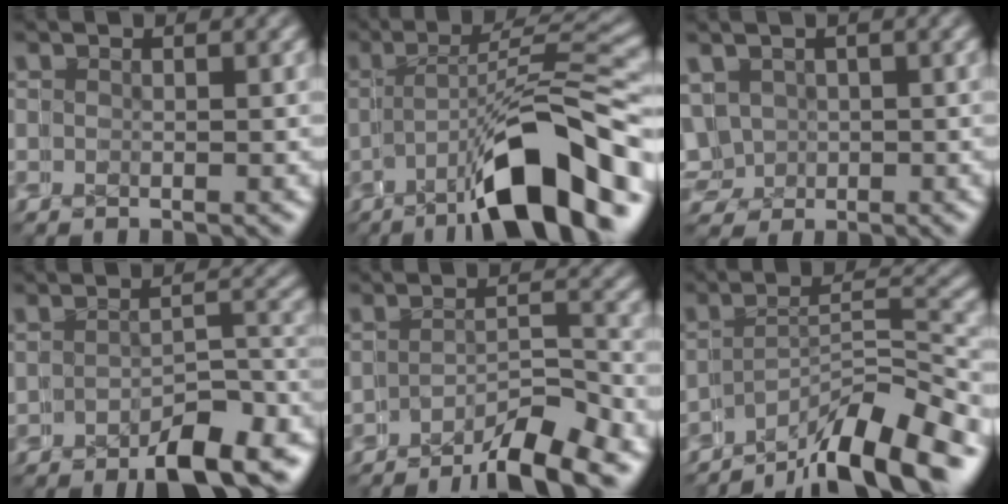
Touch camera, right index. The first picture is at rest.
{"total": 8.2, "force": [-4.0, 1.1, 7.1], "torque": [-0.089, 0.010, -0.049]}
{"total": 5.3, "force": [-0.4, 5.1, 1.4], "torque": [-0.040, -0.012, -0.004]}
{"total": 5.1, "force": [-4.6, 0.4, 2.3], "torque": [0.004, 0.008, -0.070]}
{"total": 5.1, "force": [-4.6, 0.5, 2.0], "torque": [0.010, 0.013, -0.079]}
{"total": 7.3, "force": [-5.8, 1.5, 4.1], "torque": [-0.033, 0.009, -0.087]}